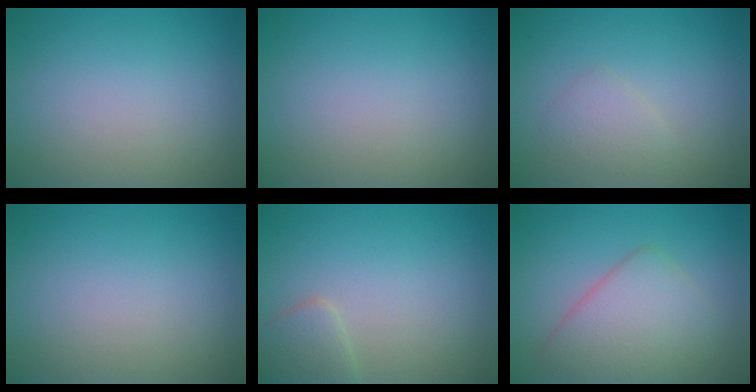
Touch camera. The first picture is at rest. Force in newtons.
{"total": 0.0}
{"total": 1.6, "press": 1.6, "slide": 0.0}
{"total": 0.0}
{"total": 2.0, "press": 2.0, "slide": 0.0}
{"total": 4.4, "press": 4.4, "slide": 0.4}